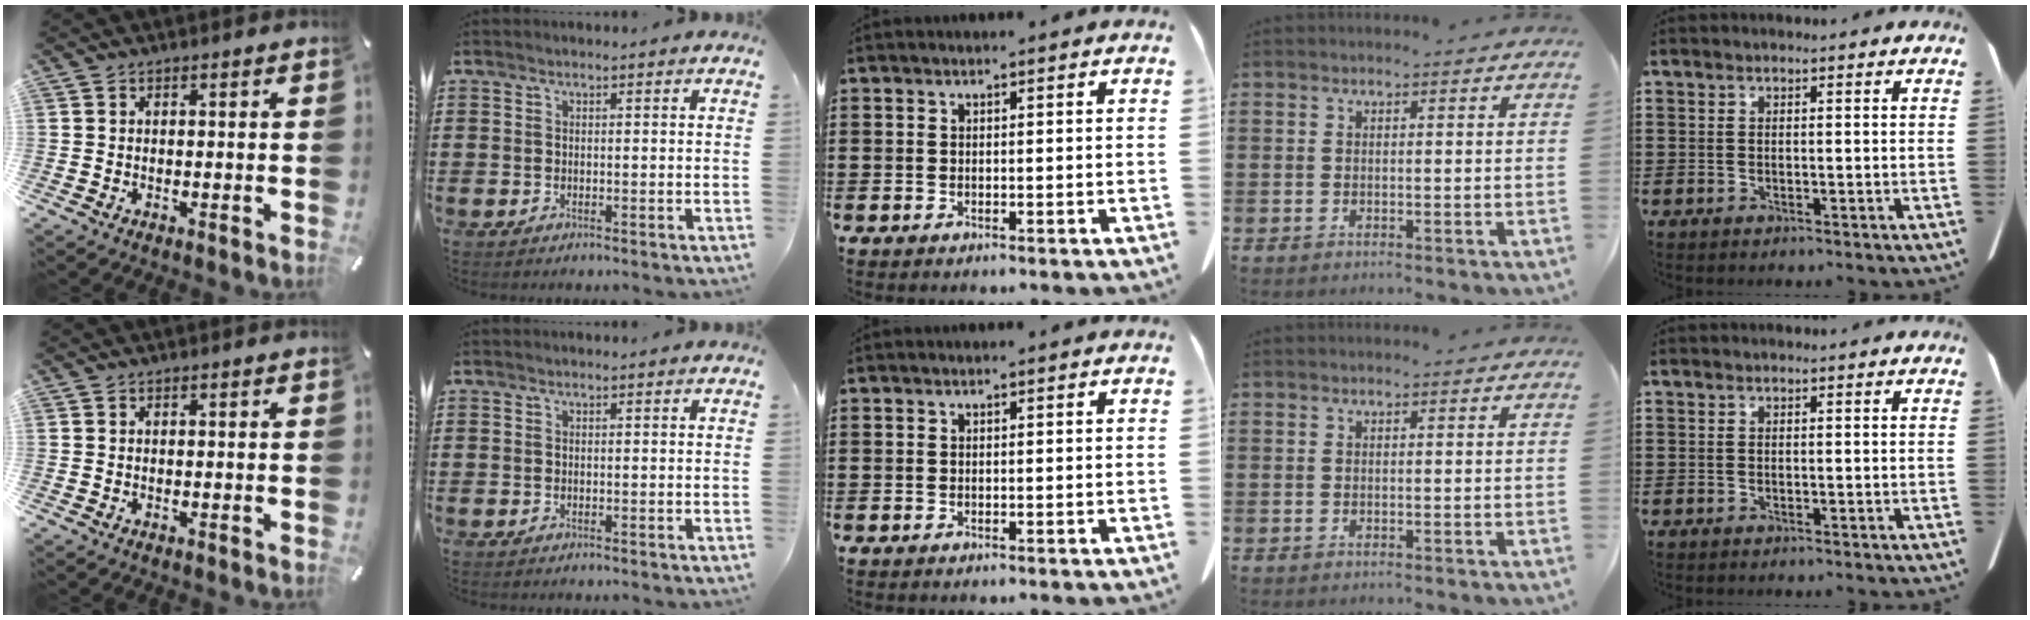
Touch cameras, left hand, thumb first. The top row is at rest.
{}